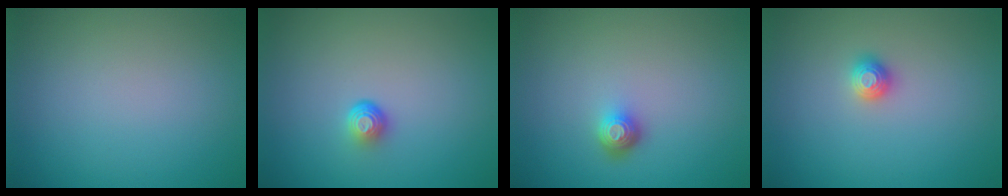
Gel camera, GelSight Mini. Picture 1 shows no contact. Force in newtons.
{"total": 1.7, "press": 1.1, "slide": 1.3}
{"total": 1.7, "press": 1.3, "slide": 1.1}
{"total": 1.2, "press": 1.2, "slide": 0.2}